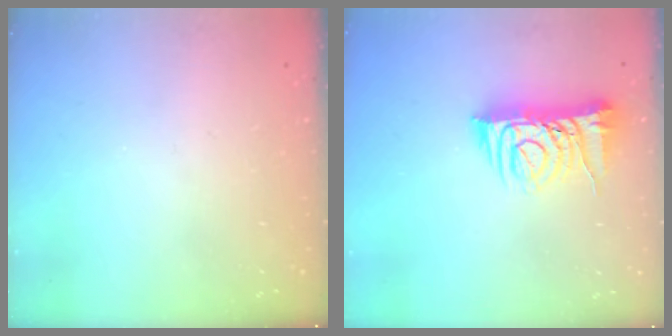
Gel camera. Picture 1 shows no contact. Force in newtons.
{"total": 9.9, "press": 9.8, "slide": 1.4}